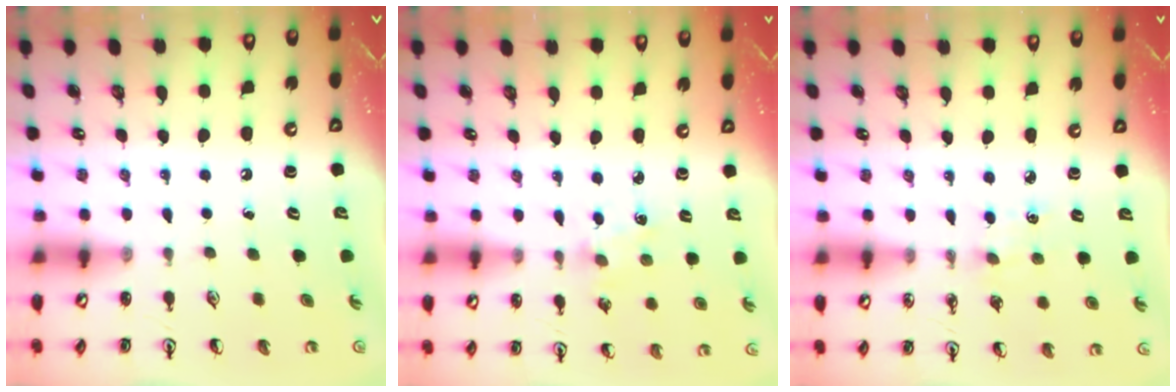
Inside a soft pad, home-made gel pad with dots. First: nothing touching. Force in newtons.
{"total": 1.7, "press": 1.7, "slide": 0.3}
{"total": 2.7, "press": 2.7, "slide": 0.4}